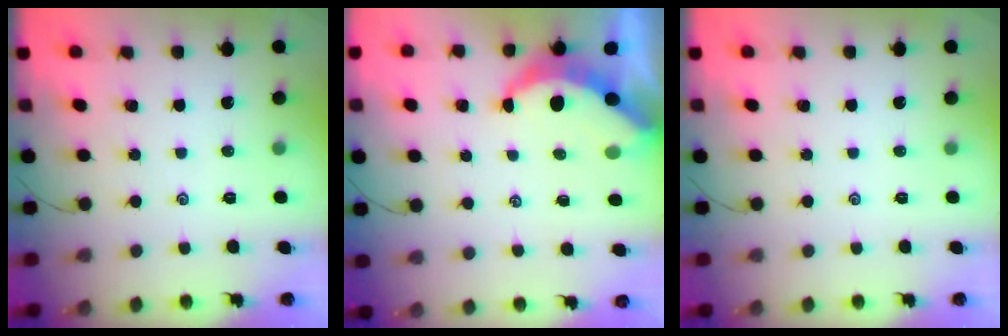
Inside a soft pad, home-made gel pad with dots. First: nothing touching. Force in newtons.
{"total": 6.9, "press": 6.9, "slide": 0.2}
{"total": 0.0}